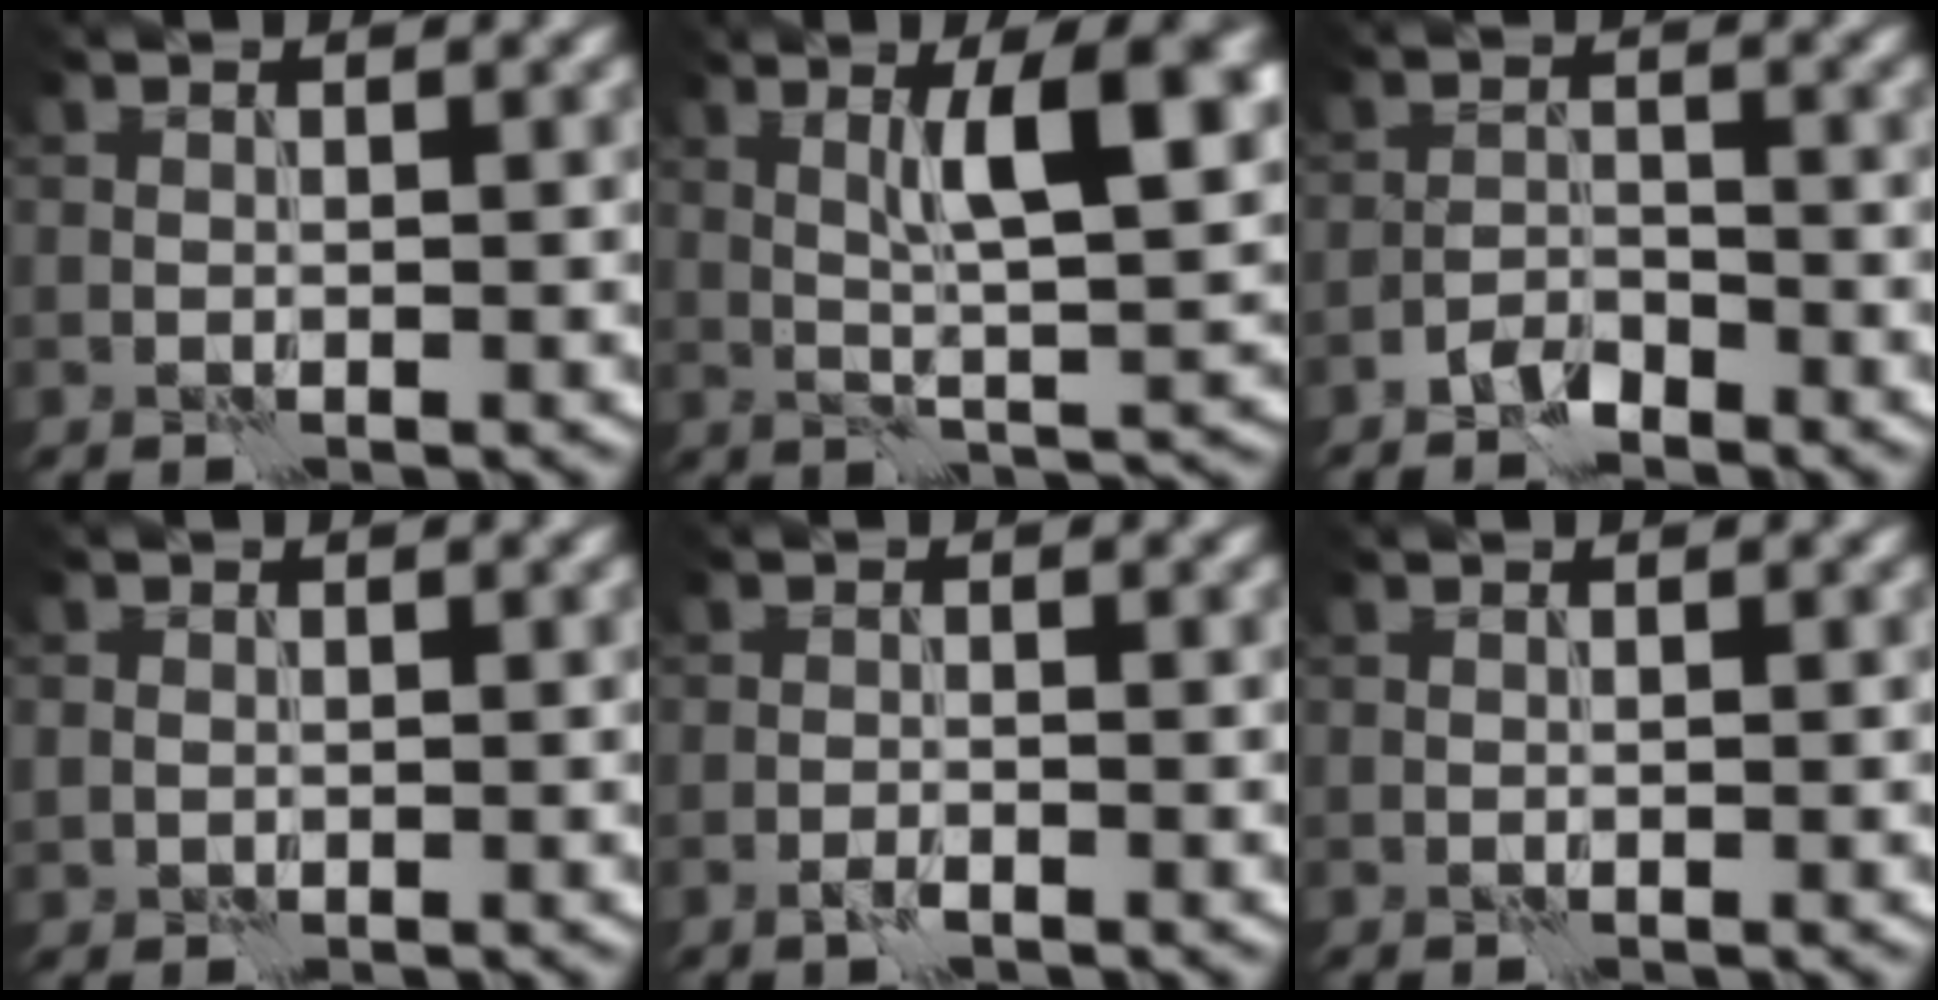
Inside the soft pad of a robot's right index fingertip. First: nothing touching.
{"total": 8.4, "force": [2.3, 1.4, 7.9], "torque": [-0.118, 0.006, 0.040]}
{"total": 1.5, "force": [-1.4, 0.5, 0.3], "torque": [-0.003, 0.007, -0.030]}
{"total": 0.9, "force": [0.6, 0.6, -0.1], "torque": [0.003, -0.001, 0.013]}
{"total": 0.9, "force": [-0.6, 0.2, 0.6], "torque": [-0.014, 0.002, -0.013]}
{"total": 0.0}